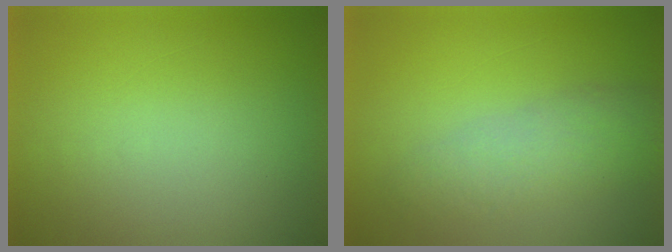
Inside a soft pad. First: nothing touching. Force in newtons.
{"total": 3.4}